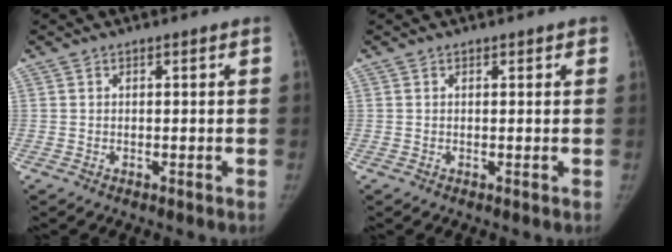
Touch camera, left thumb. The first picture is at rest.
{"total": 0.7, "force": [0.5, 0.5, 0.2], "torque": [0.004, -0.002, 0.004]}